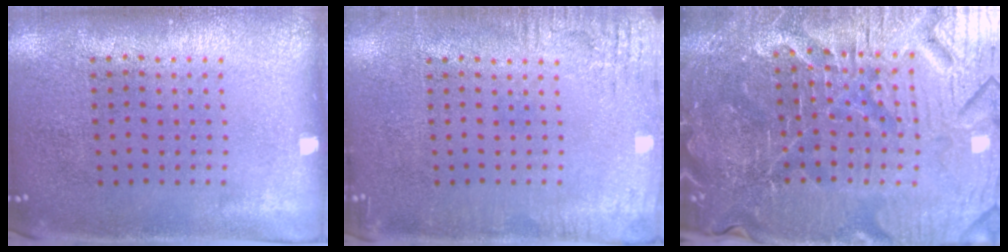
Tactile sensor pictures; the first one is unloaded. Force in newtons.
{"total": 2.5, "press": 2.5, "slide": 0.2}
{"total": 6.0, "press": 5.5, "slide": 2.3}